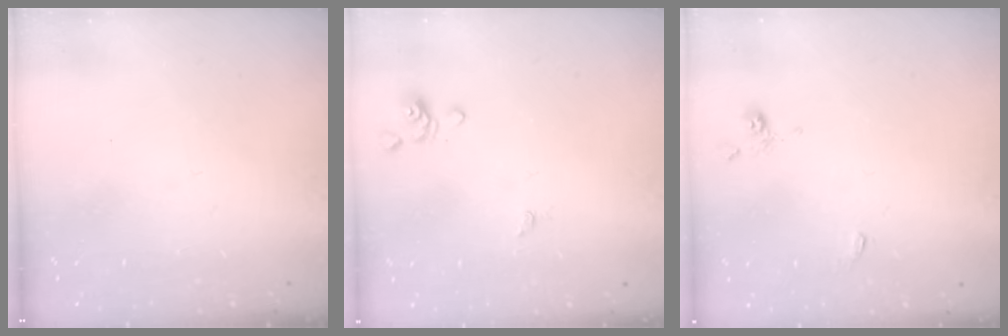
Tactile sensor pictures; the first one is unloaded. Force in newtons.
{"total": 0.0}
{"total": 0.7, "press": 0.5, "slide": 0.5}